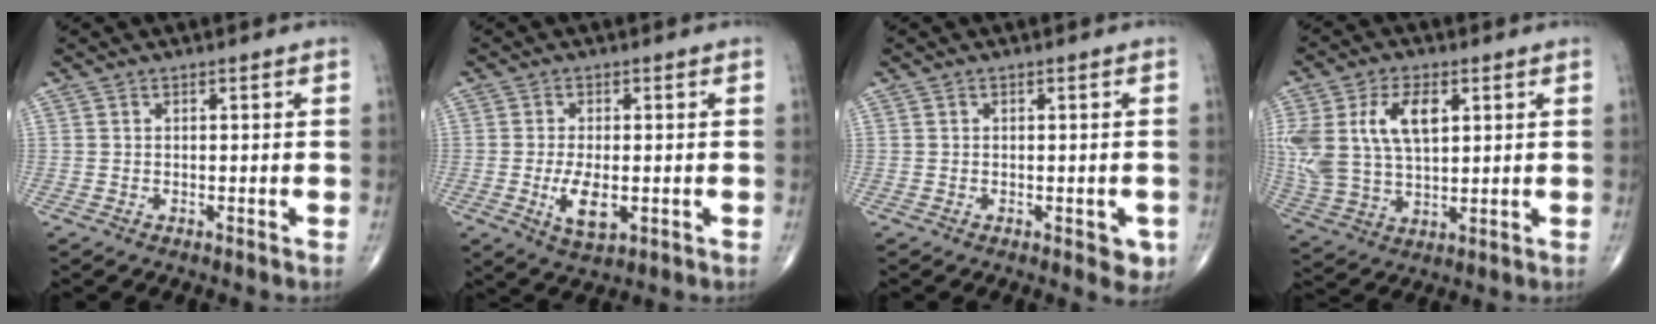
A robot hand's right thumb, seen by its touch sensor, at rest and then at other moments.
{"total": 6.1, "force": [-1.3, 2.8, 5.3], "torque": [-0.094, -0.011, -0.018]}
{"total": 3.3, "force": [-1.3, 1.7, 2.5], "torque": [-0.006, -0.001, -0.014]}
{"total": 14.9, "force": [4.3, 8.4, 11.5], "torque": [-0.240, -0.001, 0.091]}